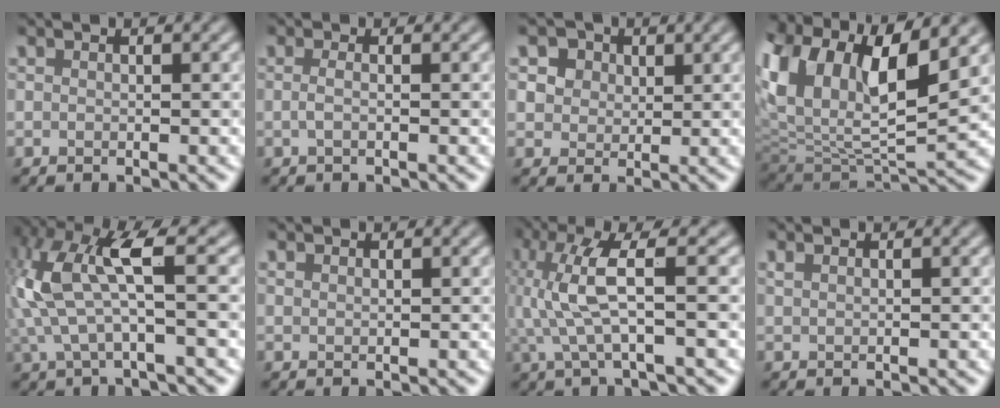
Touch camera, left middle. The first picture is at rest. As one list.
[{"total": 1.0, "force": [-0.1, 0.3, 1.0], "torque": [-0.020, -0.004, -0.005]}, {"total": 5.2, "force": [2.6, 3.9, 2.2], "torque": [-0.052, 0.009, 0.036]}, {"total": 12.2, "force": [5.4, 5.2, 9.6], "torque": [-0.210, 0.010, 0.098]}, {"total": 7.6, "force": [1.5, 2.2, 7.1], "torque": [-0.169, 0.012, 0.031]}, {"total": 0.5, "force": [0.5, 0.2, 0.0], "torque": [0.000, 0.001, 0.011]}, {"total": 5.7, "force": [0.5, 1.1, 5.5], "torque": [-0.128, 0.010, 0.012]}, {"total": 0.7, "force": [0.6, 0.2, 0.3], "torque": [-0.006, 0.003, 0.010]}]